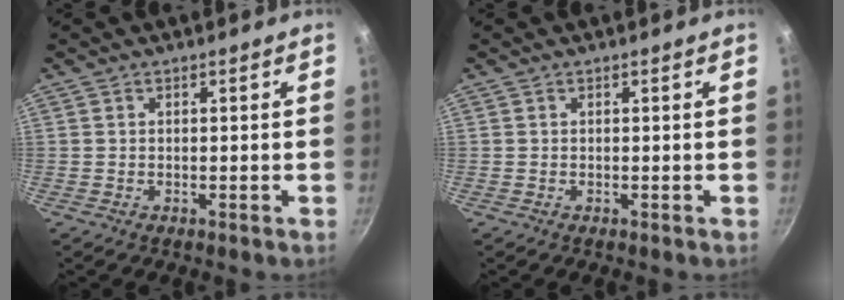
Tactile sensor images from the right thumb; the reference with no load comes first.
{"total": 0.0}